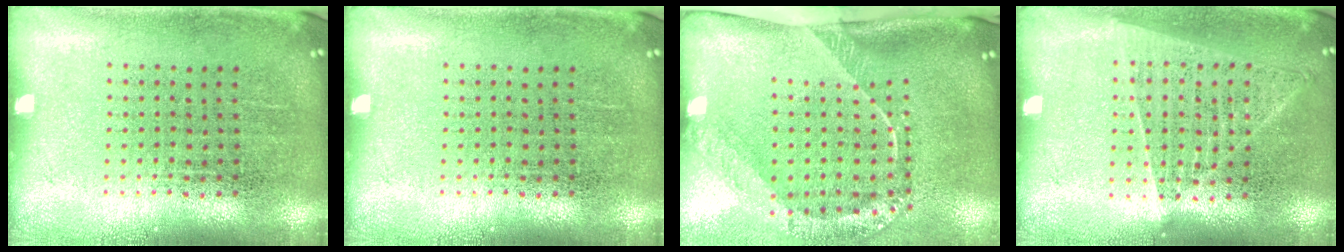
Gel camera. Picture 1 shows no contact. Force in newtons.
{"total": 0.0}
{"total": 2.6, "press": 1.7, "slide": 2.0}
{"total": 1.4, "press": 1.3, "slide": 0.3}